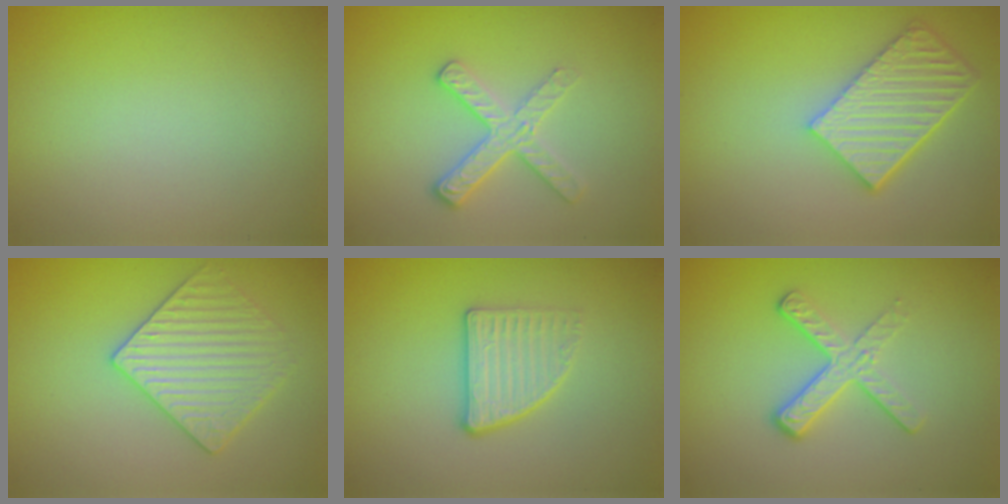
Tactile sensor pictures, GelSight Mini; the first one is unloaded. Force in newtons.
{"total": 2.8, "press": 2.6, "slide": 1.0}
{"total": 5.5, "press": 4.2, "slide": 3.7}
{"total": 3.5, "press": 3.5, "slide": 0.7}
{"total": 2.7, "press": 2.4, "slide": 1.2}
{"total": 3.5, "press": 2.4, "slide": 2.6}